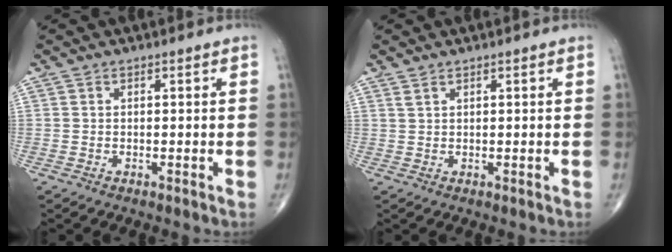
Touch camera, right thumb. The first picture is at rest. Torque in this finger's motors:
{"motor_torque": [-0.43, 0.24, -0.04, 0.08, 0.06]}